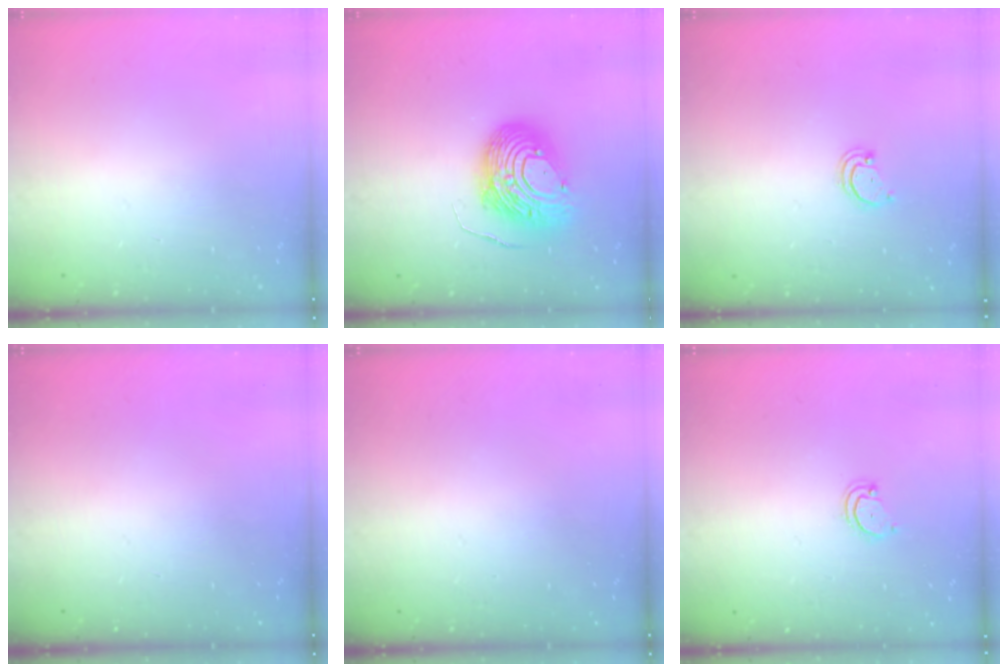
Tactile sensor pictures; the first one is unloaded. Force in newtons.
{"total": 13.8, "press": 13.7, "slide": 1.3}
{"total": 1.8, "press": 1.8, "slide": 0.2}
{"total": 0.0}
{"total": 0.0}
{"total": 3.5, "press": 3.5, "slide": 0.5}